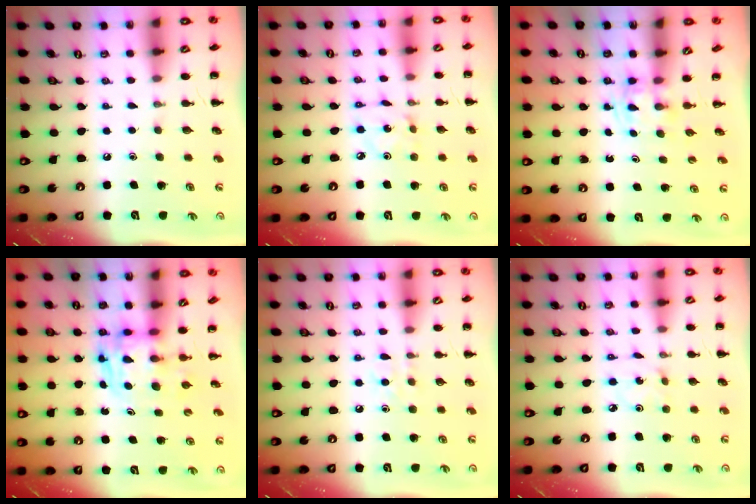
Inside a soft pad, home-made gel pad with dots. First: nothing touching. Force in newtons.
{"total": 2.2, "press": 2.1, "slide": 0.5}
{"total": 1.5, "press": 1.4, "slide": 0.7}
{"total": 2.6, "press": 2.6, "slide": 0.2}
{"total": 4.6, "press": 4.5, "slide": 1.1}
{"total": 1.2, "press": 1.2, "slide": 0.4}